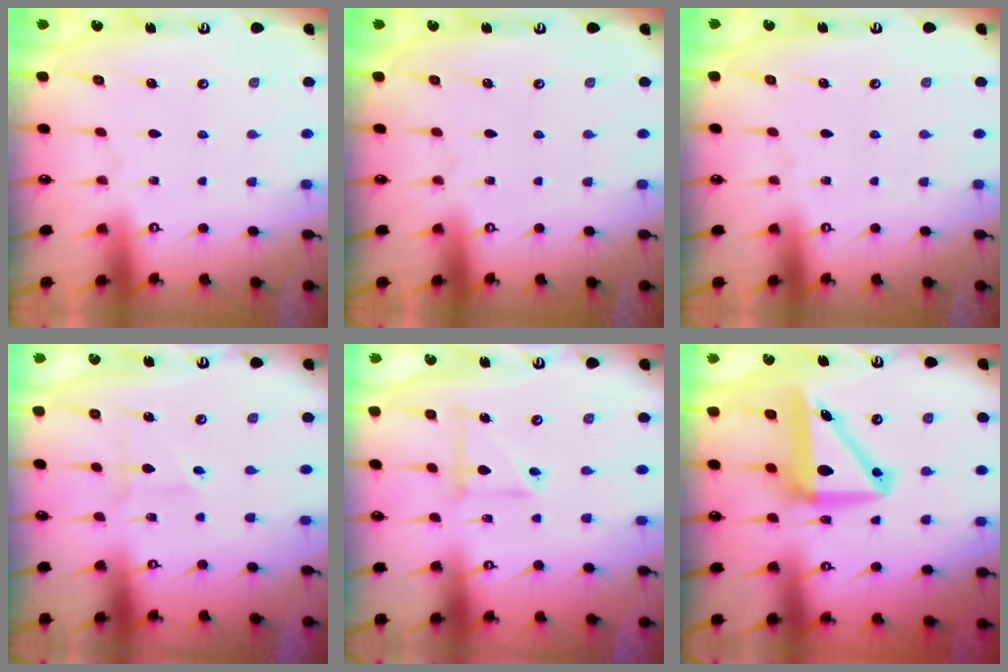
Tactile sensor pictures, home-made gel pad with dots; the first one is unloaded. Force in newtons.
{"total": 0.0}
{"total": 0.0}
{"total": 1.8, "press": 1.8, "slide": 0.2}
{"total": 6.3, "press": 6.3, "slide": 0.5}
{"total": 11.5, "press": 11.2, "slide": 2.8}